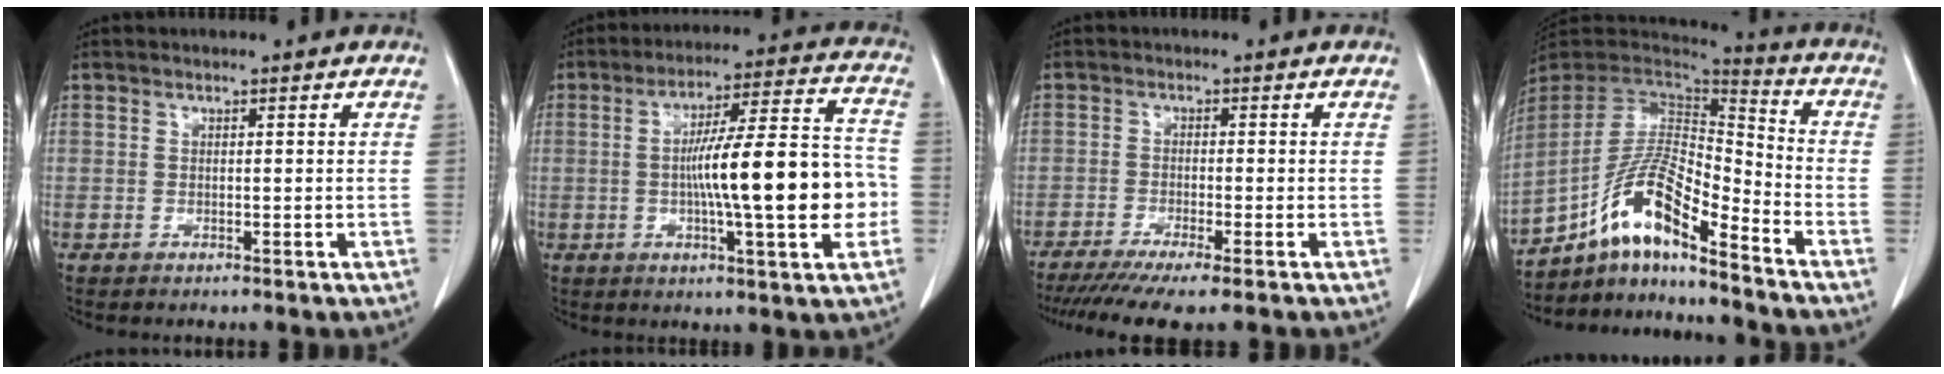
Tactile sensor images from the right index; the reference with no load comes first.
{"total": 17.2, "force": [-2.2, 1.6, 17.0], "torque": [-0.264, 0.016, -0.034]}
{"total": 8.9, "force": [-6.8, 0.0, 5.7], "torque": [-0.081, -0.019, -0.107]}
{"total": 13.8, "force": [-9.2, 2.0, 10.1], "torque": [-0.194, 0.014, -0.167]}